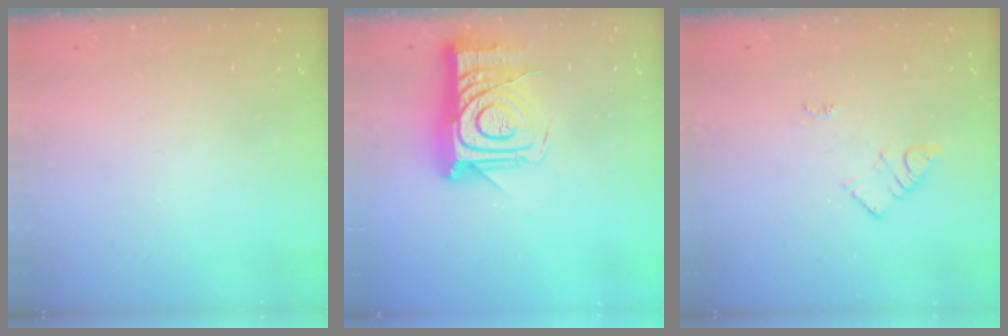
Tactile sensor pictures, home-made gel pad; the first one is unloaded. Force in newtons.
{"total": 16.2, "press": 16.2, "slide": 1.1}
{"total": 4.5, "press": 4.5, "slide": 0.6}